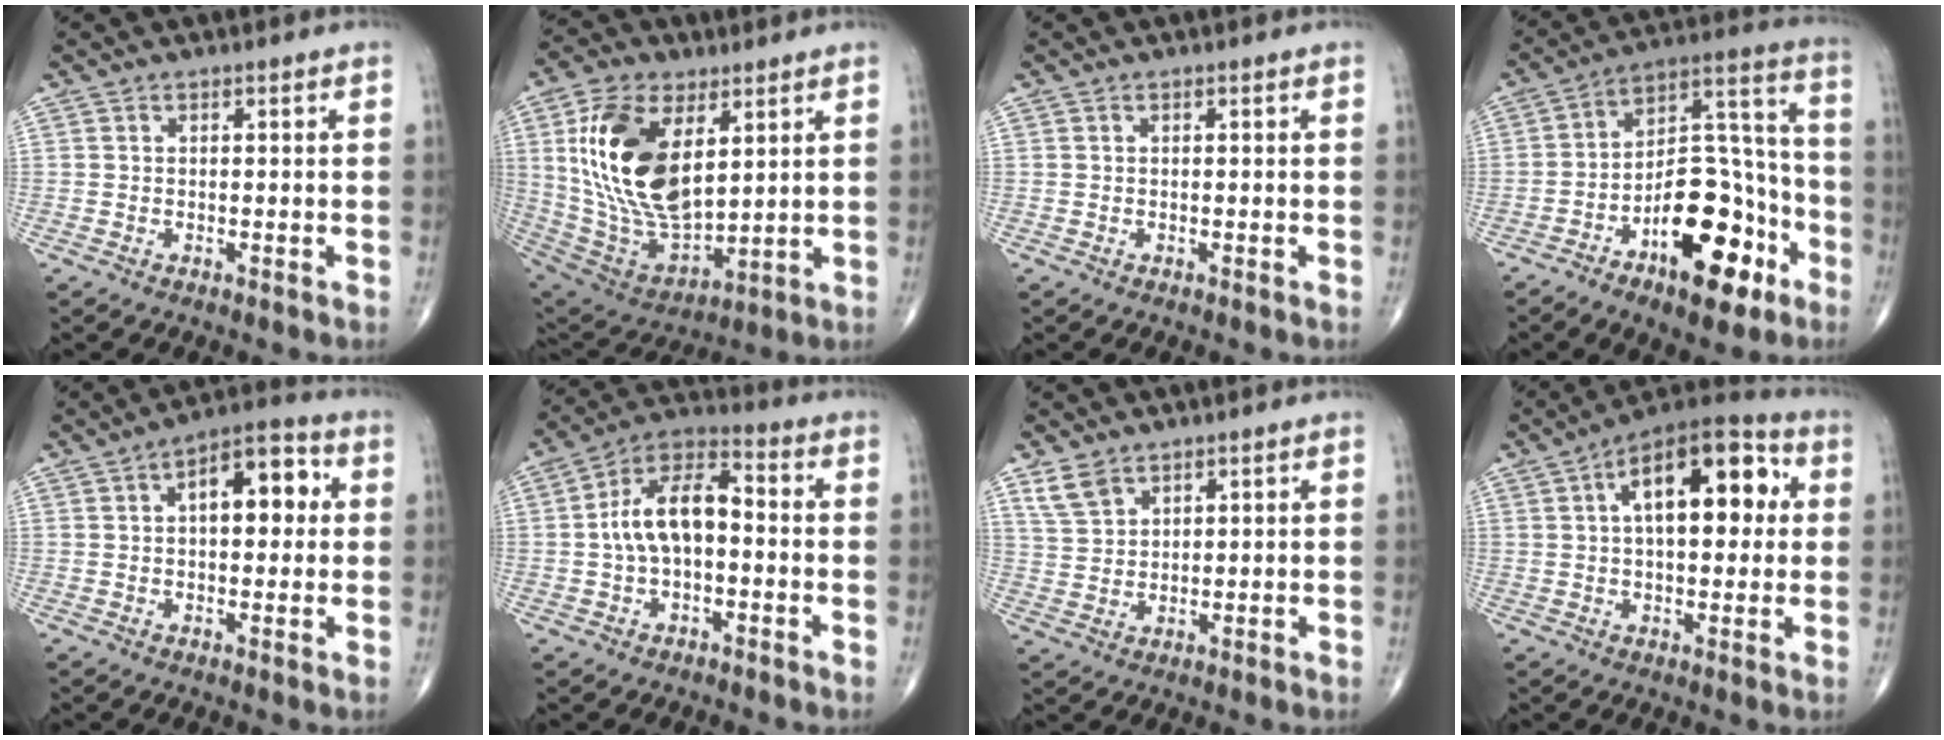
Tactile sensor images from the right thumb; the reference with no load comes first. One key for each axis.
{"total": 21.8, "fx": 5.9, "fy": 11.8, "fz": 17.4, "tx": -0.322, "ty": -0.029, "tz": 0.120}
{"total": 0.0}
{"total": 21.0, "fx": -9.5, "fy": 9.8, "fz": 16.0, "tx": -0.212, "ty": 0.077, "tz": -0.140}
{"total": 10.9, "fx": 2.2, "fy": 5.6, "fz": 9.1, "tx": -0.103, "ty": 0.024, "tz": 0.025}
{"total": 12.0, "fx": -0.4, "fy": 6.6, "fz": 10.0, "tx": -0.177, "ty": 0.041, "tz": -0.018}
{"total": 4.7, "fx": 3.3, "fy": 2.7, "fz": 1.9, "tx": -0.029, "ty": -0.013, "tz": 0.073}
{"total": 18.0, "fx": 4.2, "fy": 8.8, "fz": 15.1, "tx": -0.197, "ty": 0.026, "tz": 0.053}